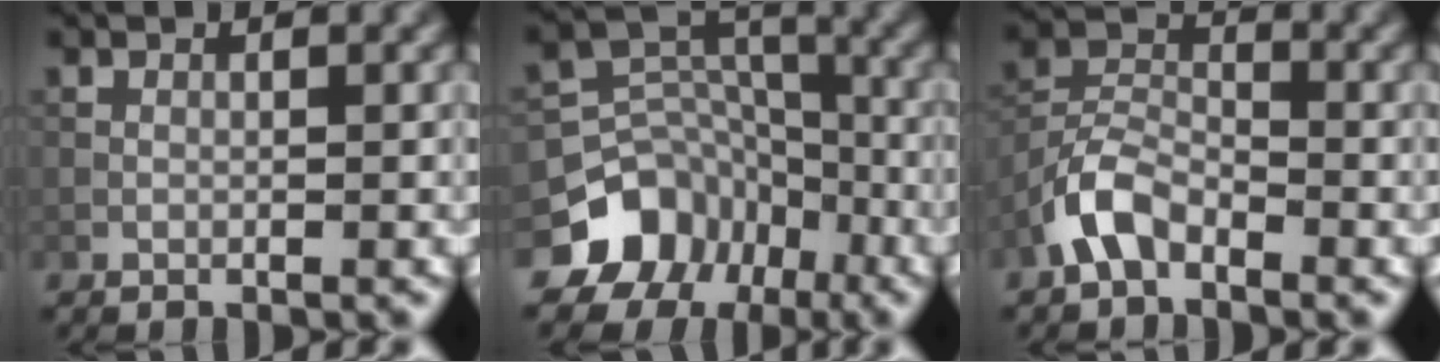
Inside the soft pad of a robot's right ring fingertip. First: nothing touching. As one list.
[{"total": 10.8, "force": [-6.8, 8.1, 2.0], "torque": [-0.036, 0.008, -0.122]}, {"total": 4.1, "force": [-2.8, 2.1, 2.2], "torque": [-0.041, 0.011, -0.065]}]